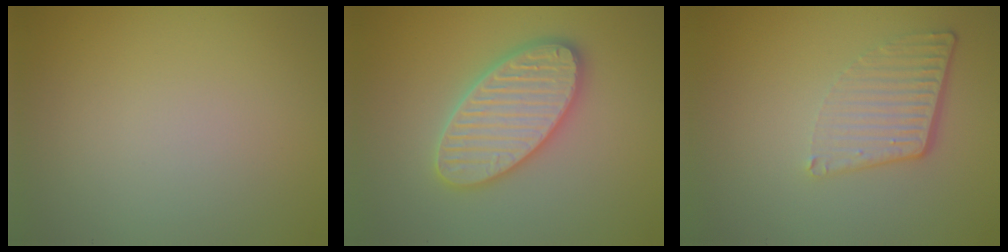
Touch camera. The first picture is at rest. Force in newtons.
{"total": 5.8, "press": 5.7, "slide": 0.6}
{"total": 4.1, "press": 2.7, "slide": 3.1}